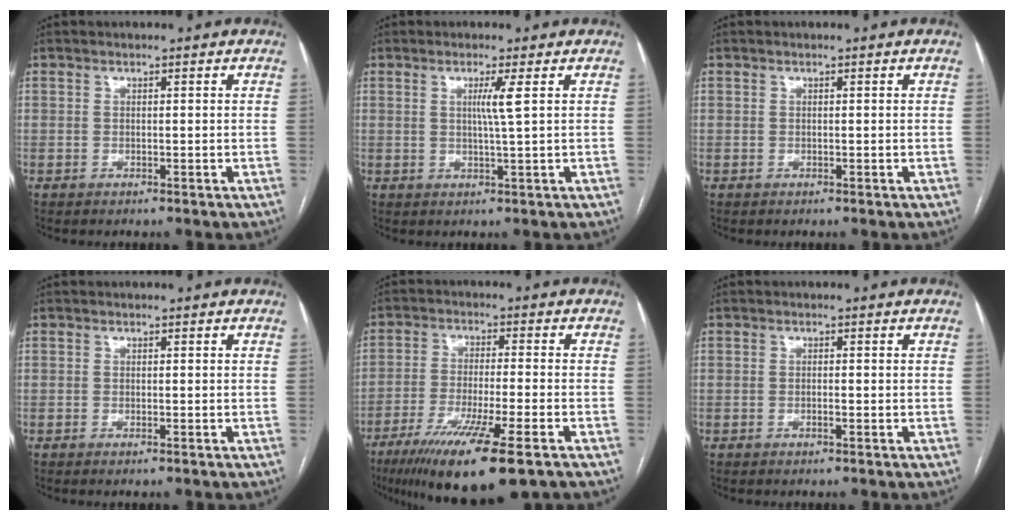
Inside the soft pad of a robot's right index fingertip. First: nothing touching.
{"total": 2.9, "force": [0.8, -0.9, 2.7], "torque": [-0.051, -0.005, 0.015]}
{"total": 0.0}
{"total": 0.6, "force": [-0.4, 0.0, 0.4], "torque": [-0.009, -0.002, -0.004]}
{"total": 15.6, "force": [-9.9, 1.2, 12.0], "torque": [-0.201, -0.045, -0.161]}
{"total": 0.9, "force": [-0.4, 0.1, 0.8], "torque": [-0.017, 0.001, -0.007]}